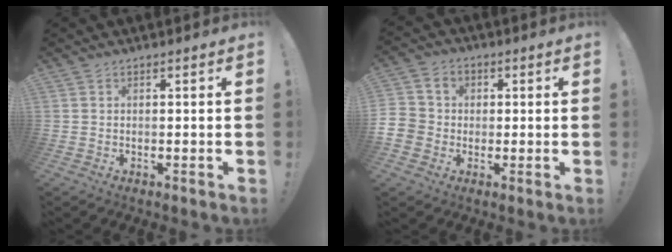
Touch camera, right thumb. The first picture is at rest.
{"total": 6.9, "force": [-1.0, 6.6, 1.8], "torque": [-0.040, 0.015, -0.016]}